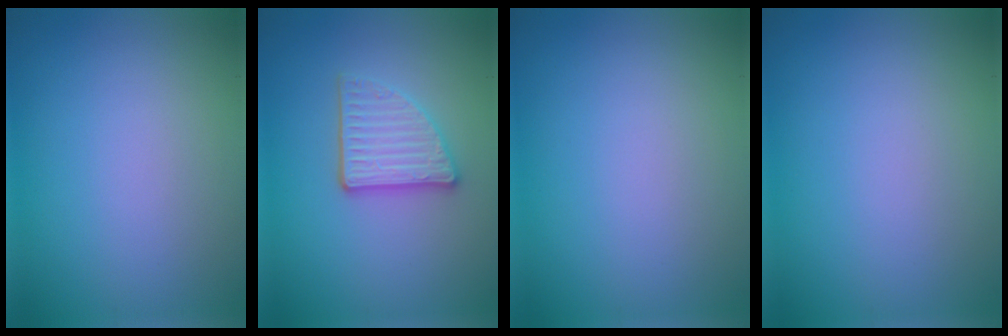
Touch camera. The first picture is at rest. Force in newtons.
{"total": 3.5, "press": 3.0, "slide": 1.7}
{"total": 0.0}
{"total": 0.0}